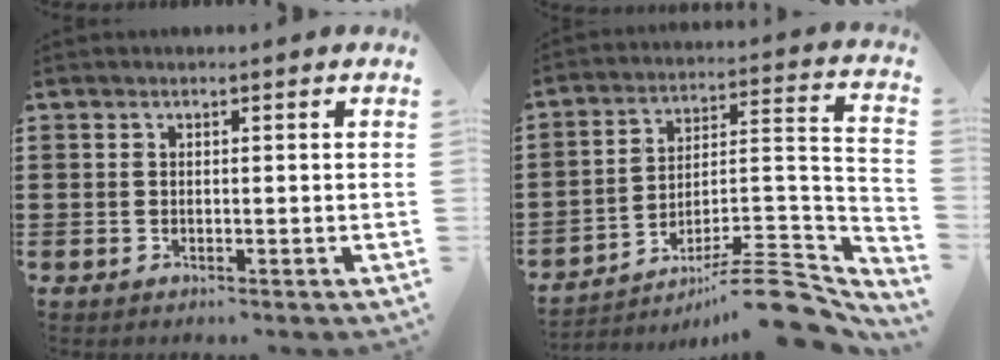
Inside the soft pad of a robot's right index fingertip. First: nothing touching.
{"total": 10.1, "force": [-7.7, 2.3, 6.2], "torque": [-0.086, 0.026, -0.147]}